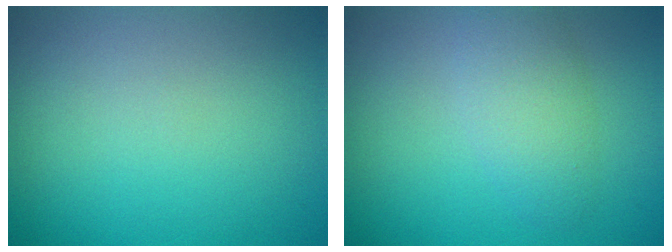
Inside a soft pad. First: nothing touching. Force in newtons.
{"total": 3.1, "press": 3.1, "slide": 0.1}